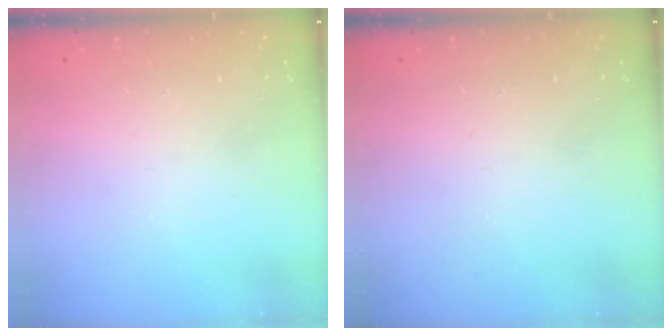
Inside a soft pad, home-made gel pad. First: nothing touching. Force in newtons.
{"total": 0.0}